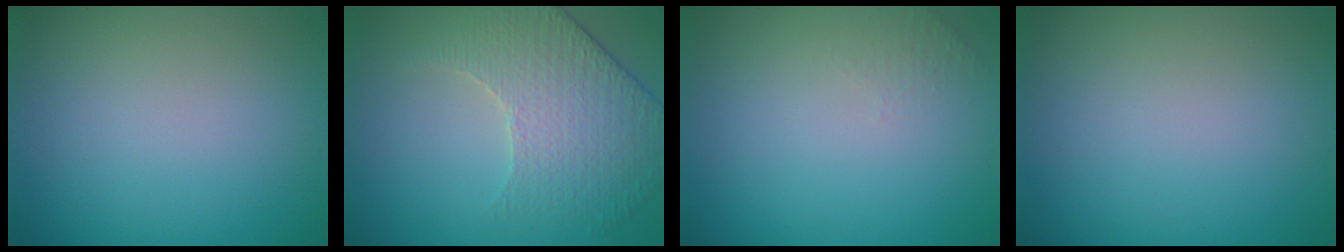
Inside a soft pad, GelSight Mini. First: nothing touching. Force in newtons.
{"total": 4.3, "press": 4.0, "slide": 1.5}
{"total": 1.0, "press": 0.9, "slide": 0.3}
{"total": 0.0}